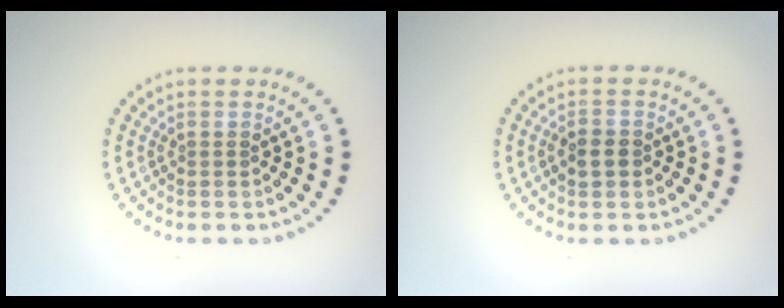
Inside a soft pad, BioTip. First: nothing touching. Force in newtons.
{"total": 1.8, "press": 1.8, "slide": 0.2}